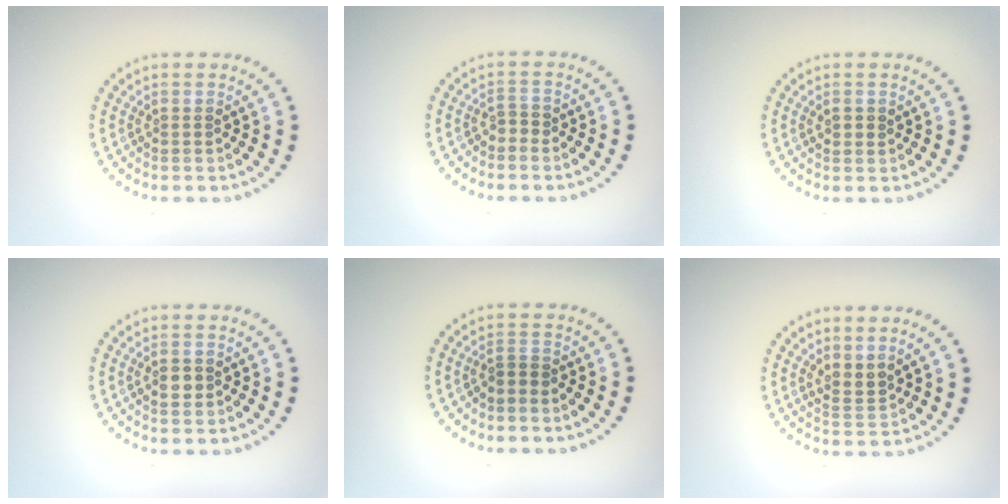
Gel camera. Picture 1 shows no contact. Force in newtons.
{"total": 1.0, "press": 0.8, "slide": 0.5}
{"total": 1.0, "press": 0.9, "slide": 0.3}
{"total": 1.6, "press": 1.6, "slide": 0.2}
{"total": 1.1, "press": 0.8, "slide": 0.7}
{"total": 2.0, "press": 1.4, "slide": 1.4}